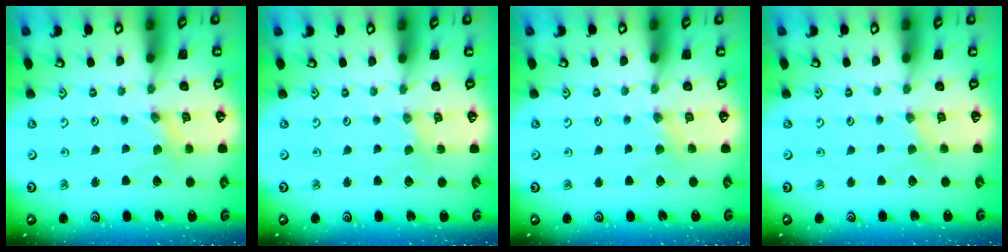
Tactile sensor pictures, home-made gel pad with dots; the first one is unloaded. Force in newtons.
{"total": 0.5, "press": 0.5, "slide": 0.1}
{"total": 2.9, "press": 2.8, "slide": 0.5}
{"total": 1.4, "press": 1.4, "slide": 0.4}